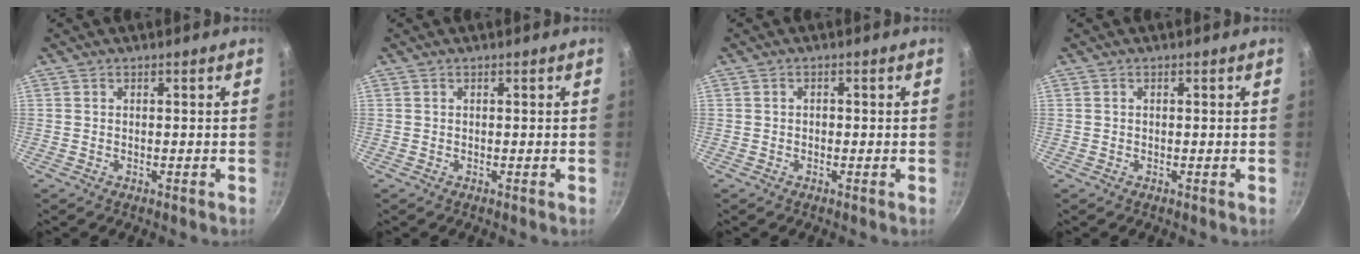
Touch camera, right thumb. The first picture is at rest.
{"total": 0.0}
{"total": 0.8, "force": [-0.3, 0.6, 0.3], "torque": [-0.005, 0.003, -0.005]}
{"total": 0.0}